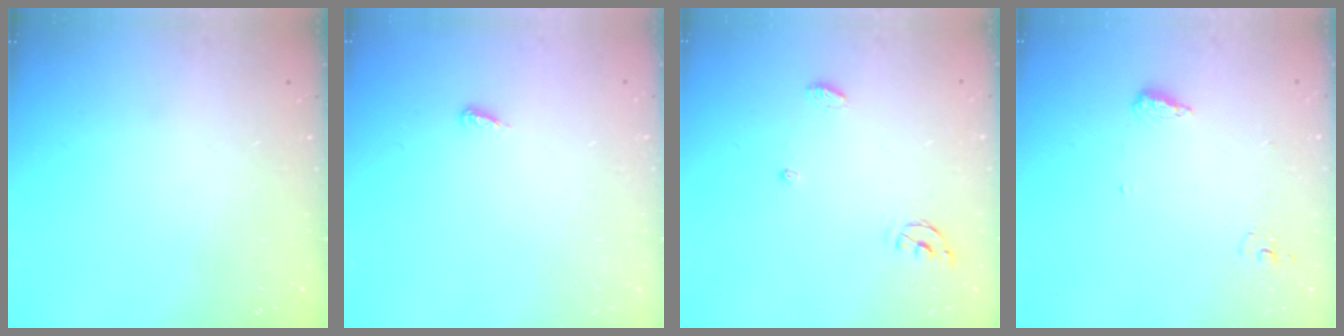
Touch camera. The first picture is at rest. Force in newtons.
{"total": 3.7, "press": 3.7, "slide": 0.2}
{"total": 5.0, "press": 5.0, "slide": 0.5}
{"total": 6.3, "press": 6.1, "slide": 1.6}